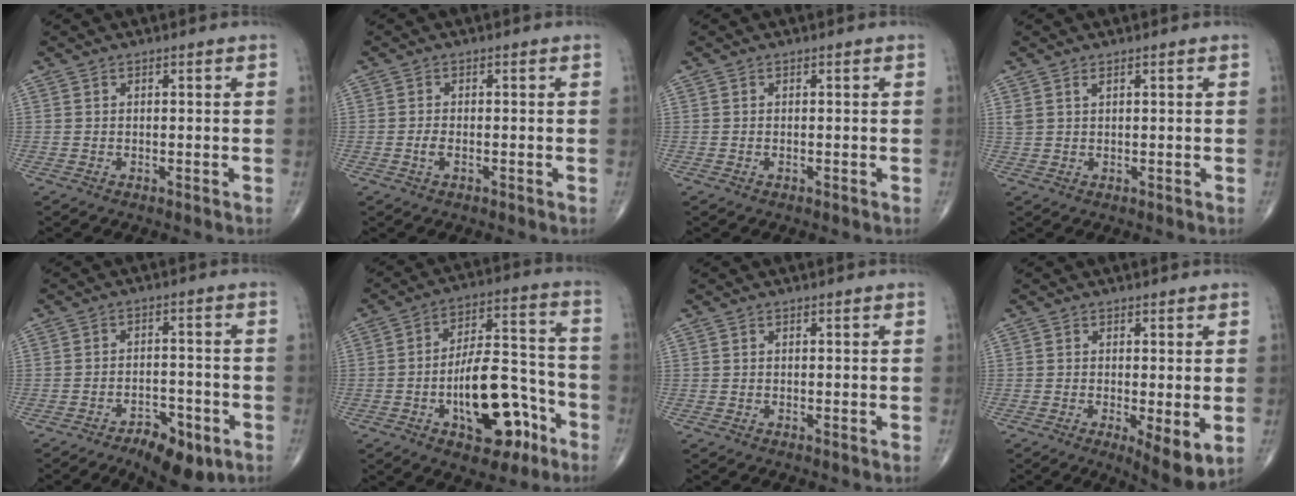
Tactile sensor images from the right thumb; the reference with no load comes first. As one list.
[{"total": 1.5, "force": [-0.5, 0.7, 1.2], "torque": [-0.029, 0.003, -0.011]}, {"total": 0.0}, {"total": 1.3, "force": [0.9, 0.5, 0.9], "torque": [-0.019, 0.005, 0.023]}, {"total": 8.5, "force": [-4.9, 3.8, 5.9], "torque": [-0.079, 0.028, -0.068]}, {"total": 17.7, "force": [-6.9, 8.5, 13.8], "torque": [-0.188, 0.055, -0.099]}, {"total": 0.0}, {"total": 6.5, "force": [-1.1, 1.9, 6.1], "torque": [-0.093, -0.022, -0.016]}]